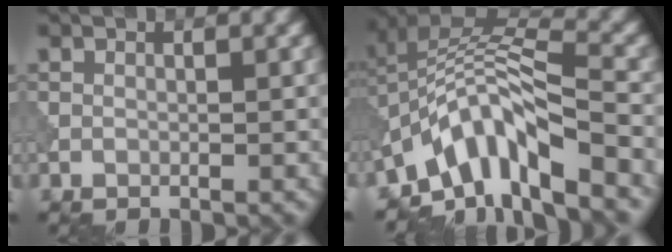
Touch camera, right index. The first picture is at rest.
{"total": 9.5, "force": [-5.6, 3.2, 7.0], "torque": [-0.109, 0.011, -0.115]}